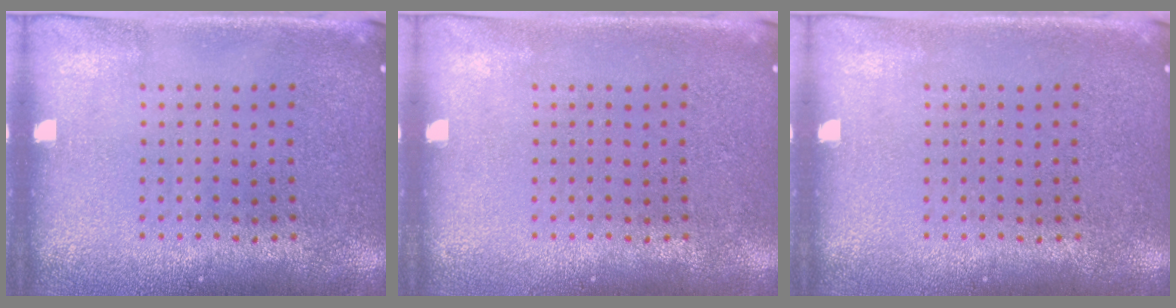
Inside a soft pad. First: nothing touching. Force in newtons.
{"total": 0.0}
{"total": 0.0}